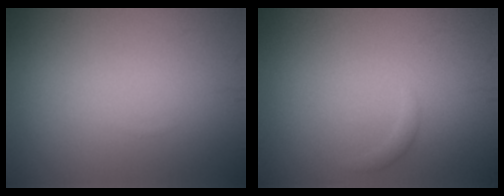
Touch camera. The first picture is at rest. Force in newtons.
{"total": 0.7, "press": 0.7, "slide": 0.1}